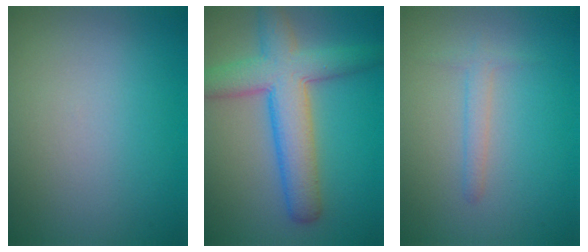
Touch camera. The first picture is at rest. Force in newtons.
{"total": 7.2, "press": 7.2, "slide": 0.2}
{"total": 1.4, "press": 1.4, "slide": 0.1}